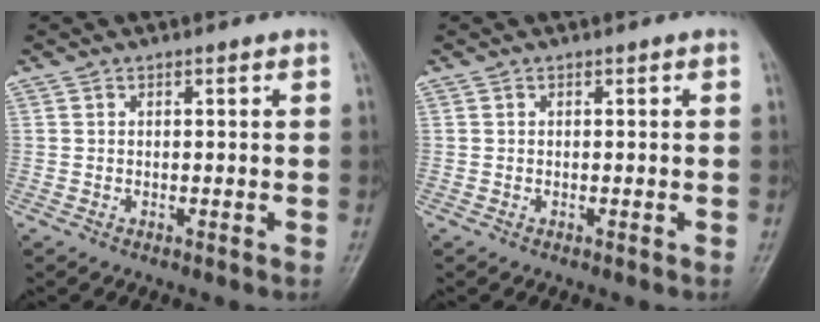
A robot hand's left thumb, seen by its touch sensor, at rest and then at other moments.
{"total": 0.0}